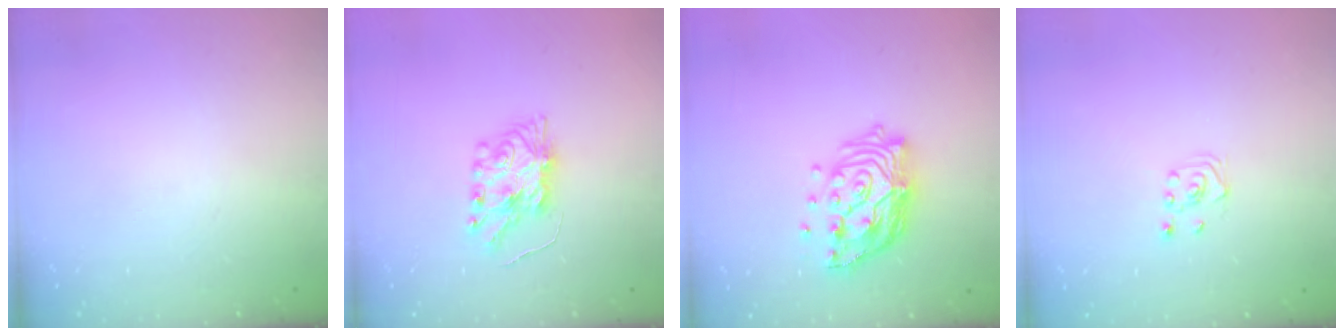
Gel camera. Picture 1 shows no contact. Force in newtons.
{"total": 8.1, "press": 8.1, "slide": 0.6}
{"total": 17.0, "press": 16.9, "slide": 1.5}
{"total": 2.3, "press": 2.2, "slide": 0.7}